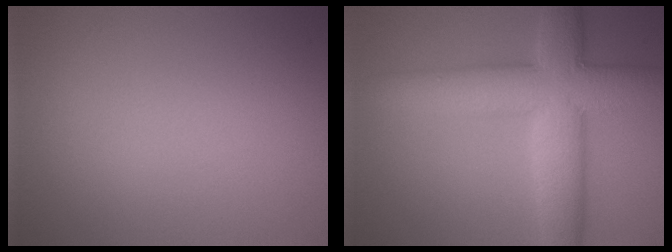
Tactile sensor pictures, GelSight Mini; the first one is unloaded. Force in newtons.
{"total": 8.0, "press": 8.0, "slide": 0.3}